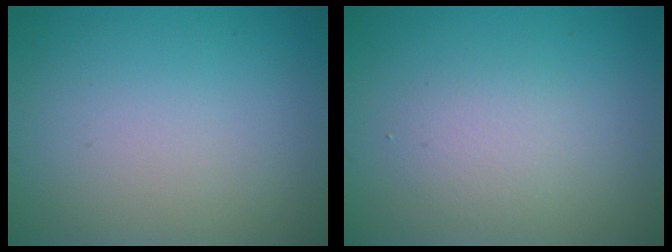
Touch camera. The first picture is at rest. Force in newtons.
{"total": 2.0, "press": 2.0, "slide": 0.2}